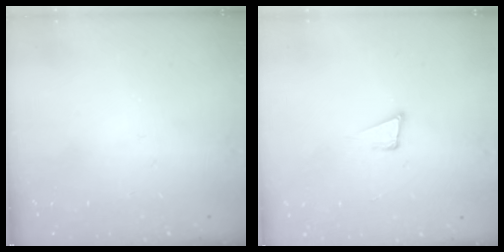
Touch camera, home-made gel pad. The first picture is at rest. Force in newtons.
{"total": 4.0, "press": 2.7, "slide": 2.9}